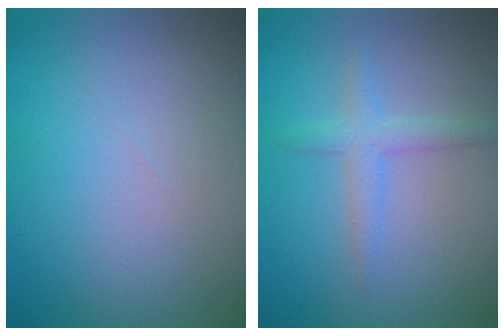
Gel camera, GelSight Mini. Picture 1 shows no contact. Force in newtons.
{"total": 2.0, "press": 2.0, "slide": 0.1}